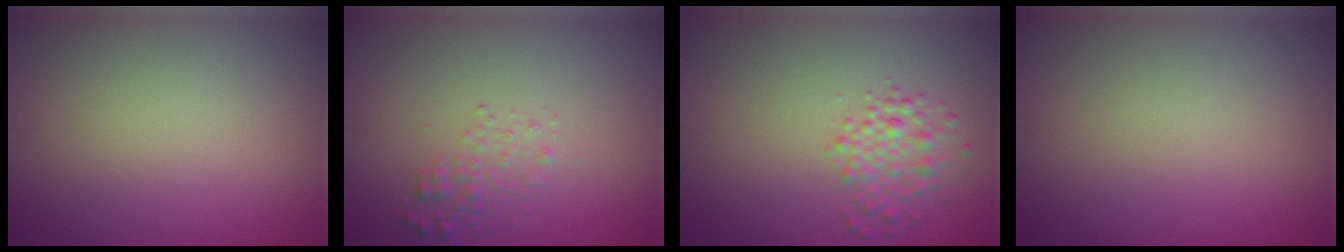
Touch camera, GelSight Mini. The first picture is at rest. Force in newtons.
{"total": 1.5, "press": 1.5, "slide": 0.0}
{"total": 2.5, "press": 2.5, "slide": 0.0}
{"total": 0.0}